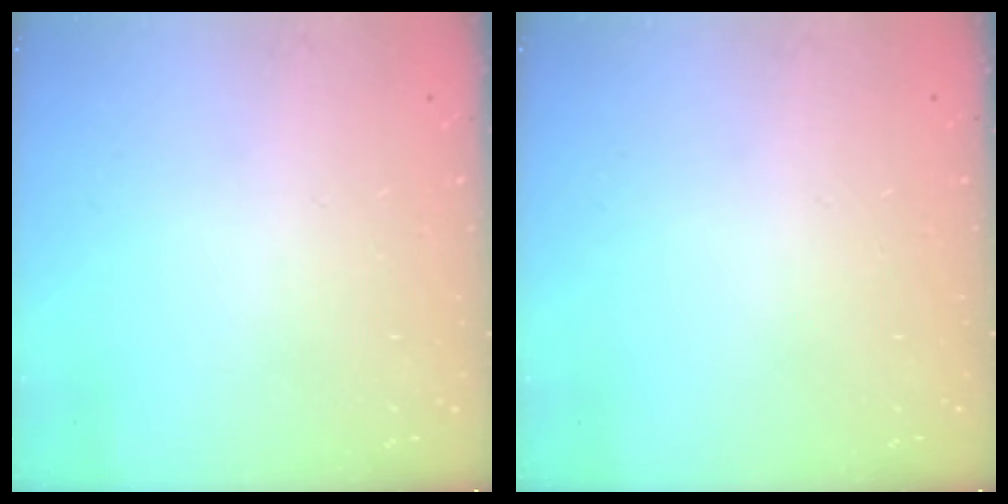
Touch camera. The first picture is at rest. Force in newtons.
{"total": 0.0}